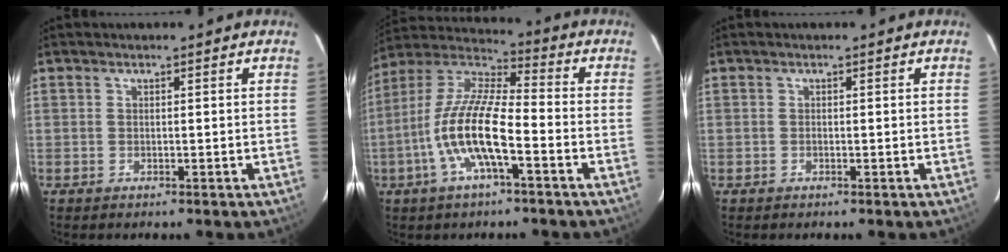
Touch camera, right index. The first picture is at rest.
{"total": 14.3, "force": [-5.1, 3.5, 12.8], "torque": [-0.260, -0.002, -0.105]}
{"total": 0.0}